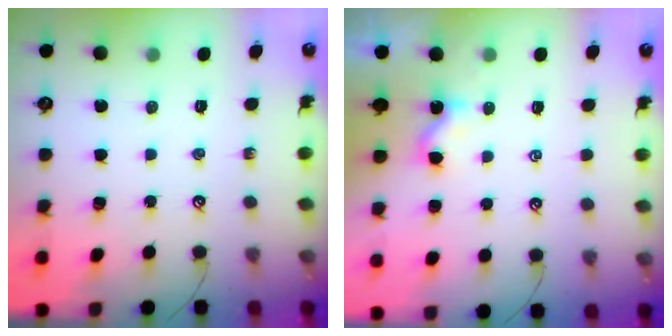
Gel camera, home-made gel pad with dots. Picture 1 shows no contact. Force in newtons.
{"total": 1.5, "press": 1.5, "slide": 0.2}